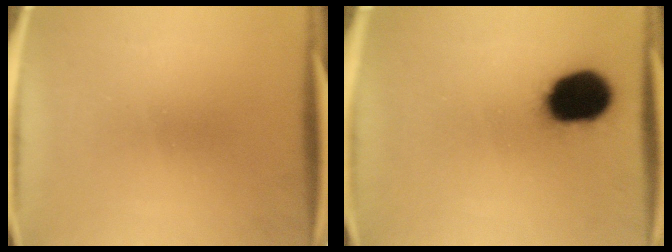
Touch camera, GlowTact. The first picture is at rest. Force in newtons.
{"total": 17.1}